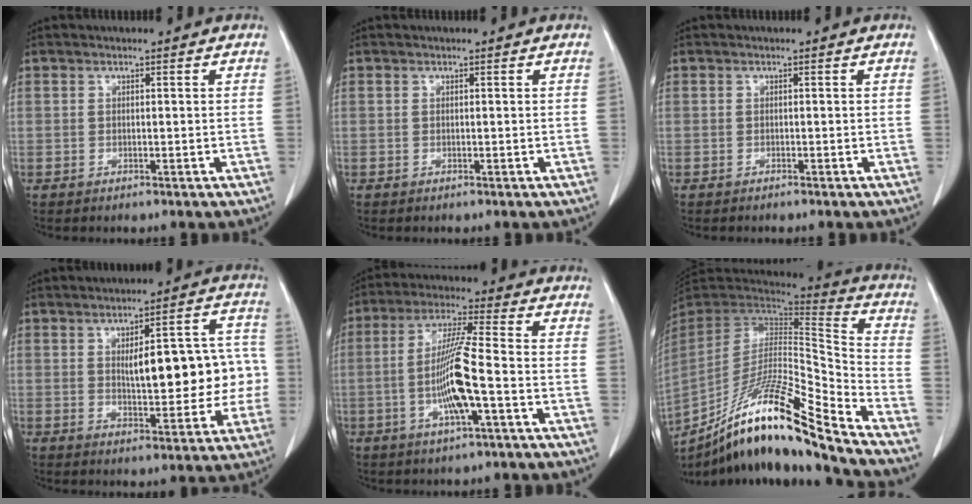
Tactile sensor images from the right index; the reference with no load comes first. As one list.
[{"total": 0.0}, {"total": 0.0}, {"total": 13.4, "force": [0.3, 4.8, 12.5], "torque": [-0.154, 0.037, 0.015]}, {"total": 10.5, "force": [-2.4, 0.2, 10.2], "torque": [-0.197, 0.000, -0.048]}, {"total": 22.8, "force": [-16.7, 0.3, 15.6], "torque": [-0.271, -0.023, -0.302]}]